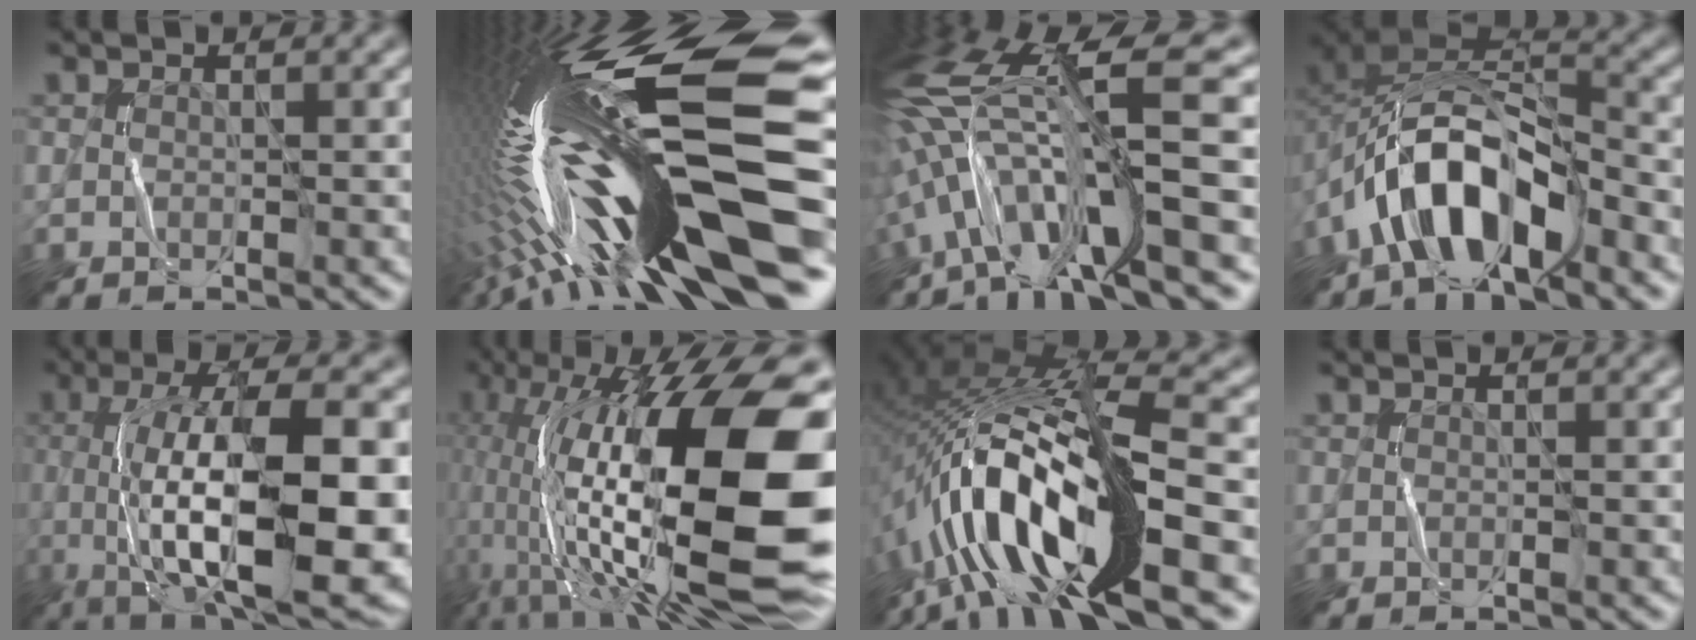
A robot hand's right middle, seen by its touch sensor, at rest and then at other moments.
{"total": 19.6, "force": [-2.7, 4.5, 18.9], "torque": [-0.338, -0.007, -0.056]}
{"total": 13.4, "force": [-1.1, 2.8, 13.1], "torque": [-0.249, 0.028, -0.004]}
{"total": 9.1, "force": [-4.8, 4.1, 6.6], "torque": [-0.114, 0.011, -0.092]}
{"total": 16.0, "force": [-2.8, 6.0, 14.6], "torque": [-0.230, 0.003, -0.043]}
{"total": 19.7, "force": [2.0, 8.2, 17.8], "torque": [-0.324, 0.017, 0.030]}
{"total": 15.7, "force": [-4.9, 4.8, 14.1], "torque": [-0.274, 0.029, -0.093]}
{"total": 0.0}